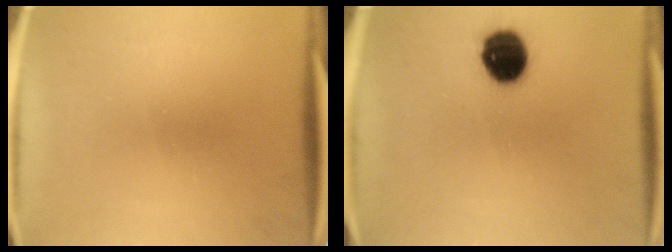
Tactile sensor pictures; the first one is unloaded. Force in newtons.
{"total": 10.7}